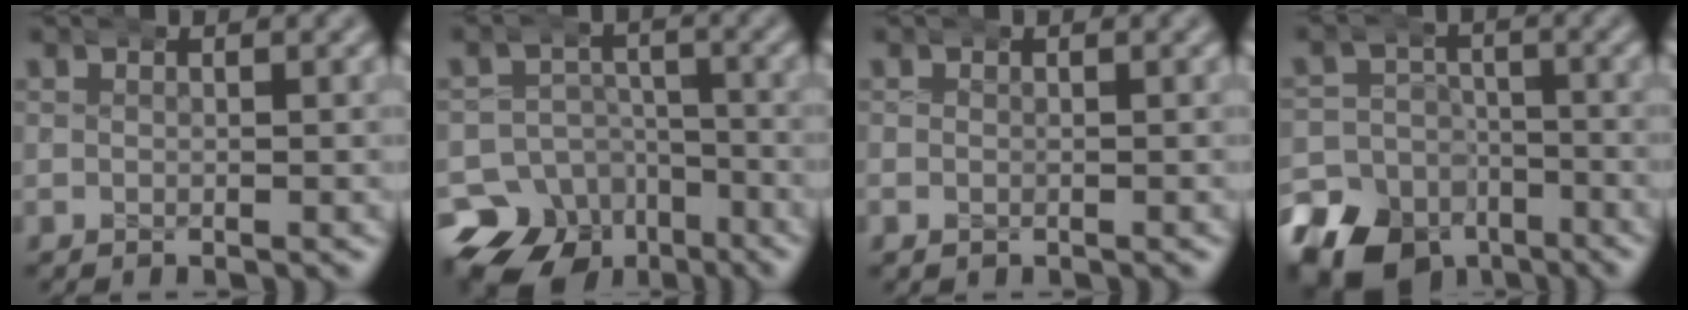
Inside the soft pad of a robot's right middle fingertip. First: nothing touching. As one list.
[{"total": 16.7, "force": [-9.7, 12.6, 5.1], "torque": [-0.081, -0.062, -0.153]}, {"total": 0.5, "force": [-0.2, 0.4, 0.3], "torque": [-0.004, 0.000, -0.002]}, {"total": 13.9, "force": [-8.9, 9.9, 4.1], "torque": [-0.059, -0.051, -0.142]}]